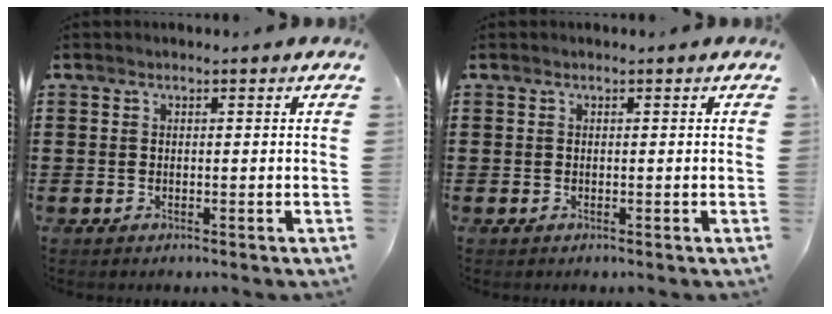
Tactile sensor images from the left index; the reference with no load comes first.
{"total": 0.0}